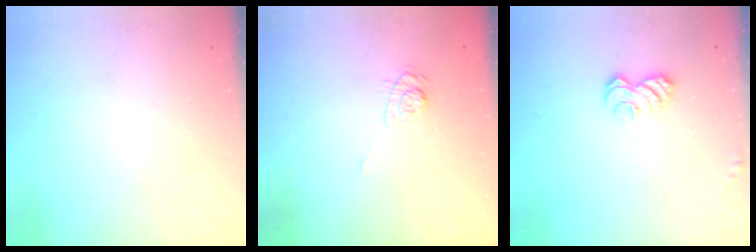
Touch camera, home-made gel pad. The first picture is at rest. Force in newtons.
{"total": 4.9, "press": 4.7, "slide": 1.6}
{"total": 5.5, "press": 5.4, "slide": 0.5}